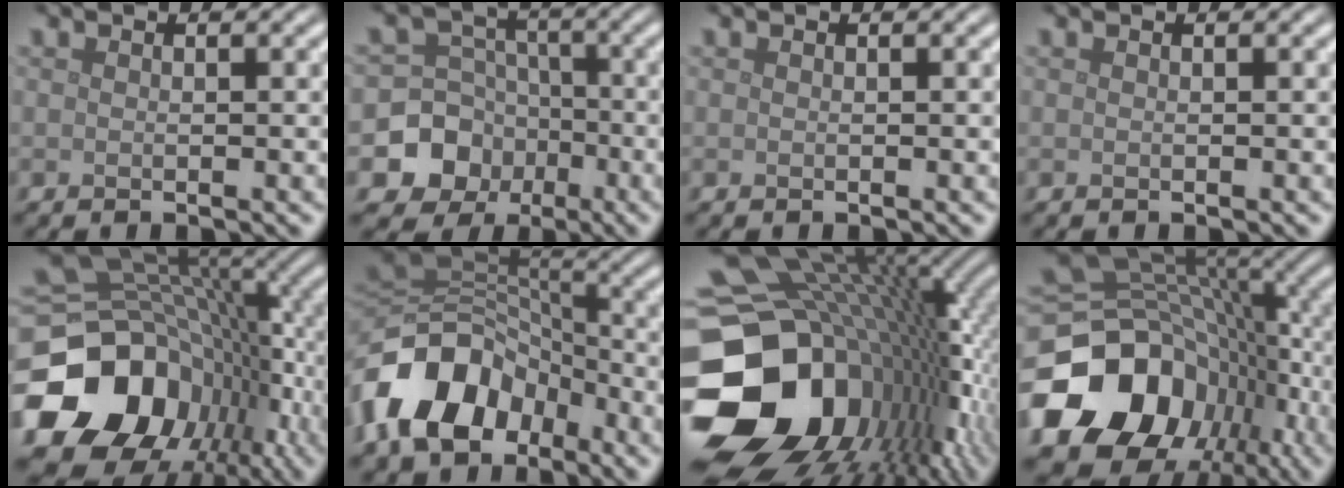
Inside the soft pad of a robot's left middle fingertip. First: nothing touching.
{"total": 6.8, "force": [-2.8, 5.9, 1.6], "torque": [-0.012, 0.006, -0.076]}
{"total": 0.0}
{"total": 0.0}
{"total": 18.9, "force": [-5.8, 15.1, 9.8], "torque": [-0.213, -0.039, -0.089]}
{"total": 12.6, "force": [-5.9, 8.5, 7.1], "torque": [-0.146, -0.003, -0.114]}
{"total": 21.1, "force": [-4.7, 15.6, 13.5], "torque": [-0.270, -0.030, -0.052]}
{"total": 16.9, "force": [-6.0, 13.6, 8.2], "torque": [-0.183, -0.039, -0.093]}